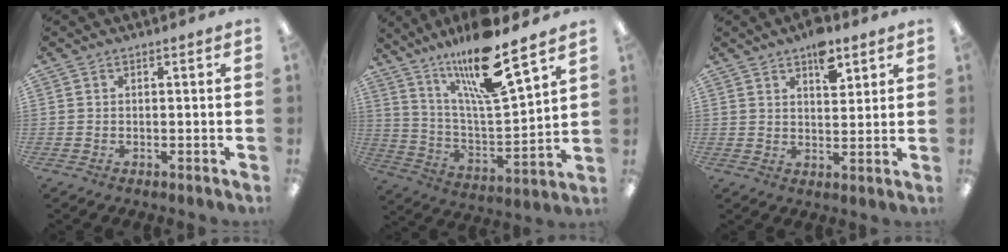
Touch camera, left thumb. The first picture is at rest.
{"total": 18.0, "force": [14.0, 2.7, 11.0], "torque": [-0.203, -0.088, 0.231]}
{"total": 7.5, "force": [4.7, 3.8, 4.4], "torque": [-0.051, -0.023, 0.077]}